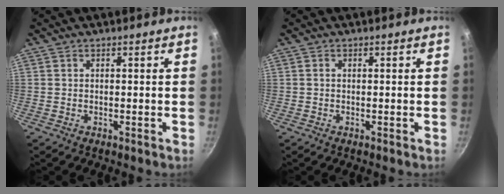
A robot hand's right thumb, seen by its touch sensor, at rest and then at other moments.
{"total": 0.5, "force": [0.0, 0.3, 0.4], "torque": [-0.007, 0.003, -0.001]}